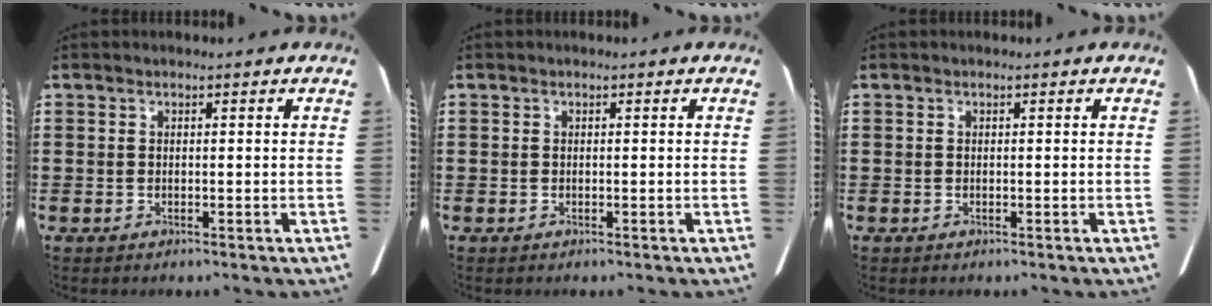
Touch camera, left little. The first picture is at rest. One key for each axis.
{"total": 0.0}
{"total": 0.0}